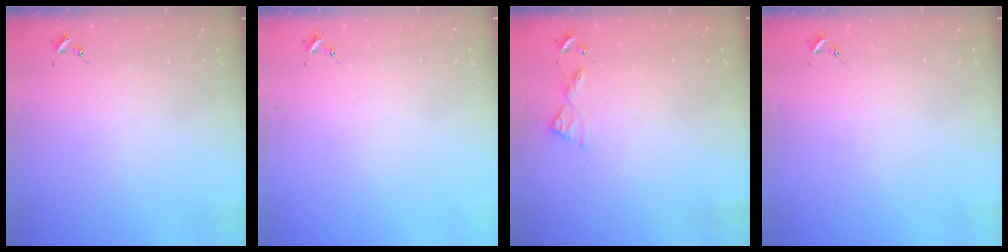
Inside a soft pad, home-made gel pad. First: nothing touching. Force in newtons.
{"total": 0.0}
{"total": 6.8, "press": 6.8, "slide": 0.7}
{"total": 0.0}